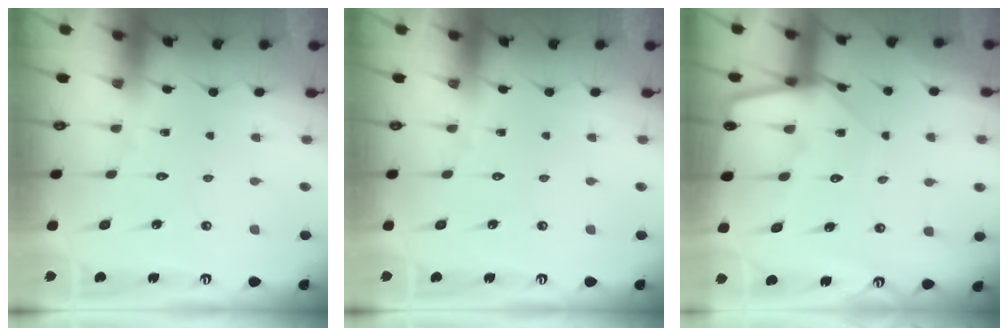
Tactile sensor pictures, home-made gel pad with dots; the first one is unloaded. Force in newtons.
{"total": 0.0}
{"total": 7.8, "press": 7.7, "slide": 0.8}